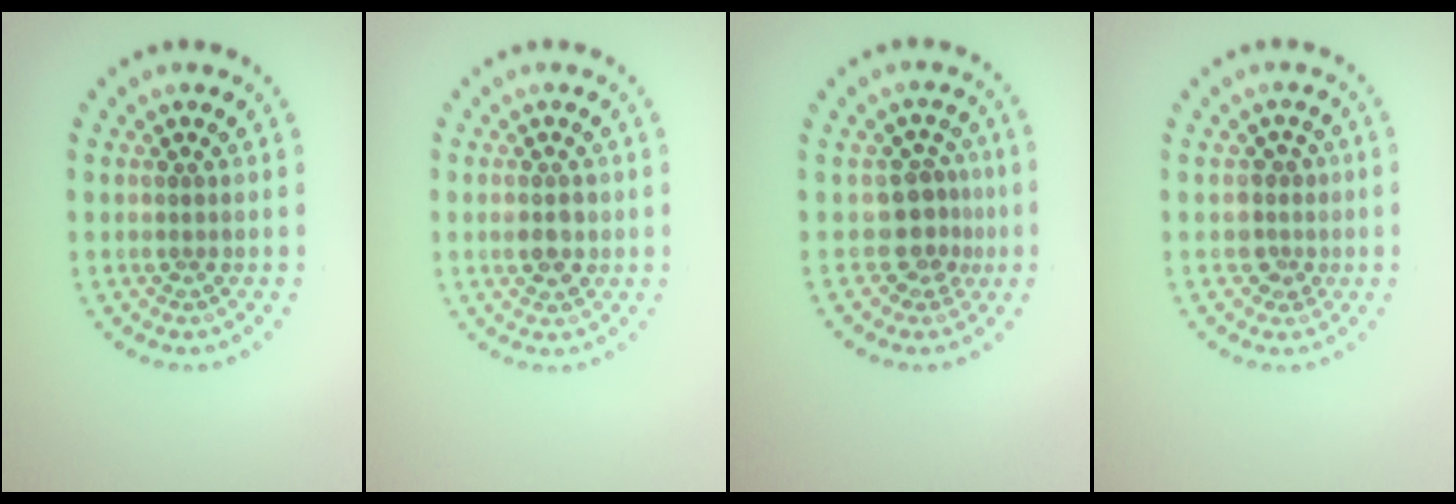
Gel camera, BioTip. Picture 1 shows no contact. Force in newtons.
{"total": 2.0, "press": 2.0, "slide": 0.0}
{"total": 2.8, "press": 2.1, "slide": 1.8}
{"total": 2.0, "press": 1.6, "slide": 1.1}